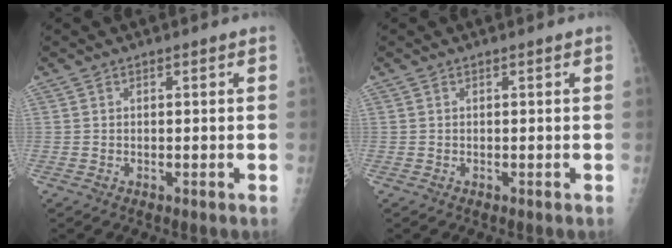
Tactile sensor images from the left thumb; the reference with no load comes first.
{"total": 0.0}